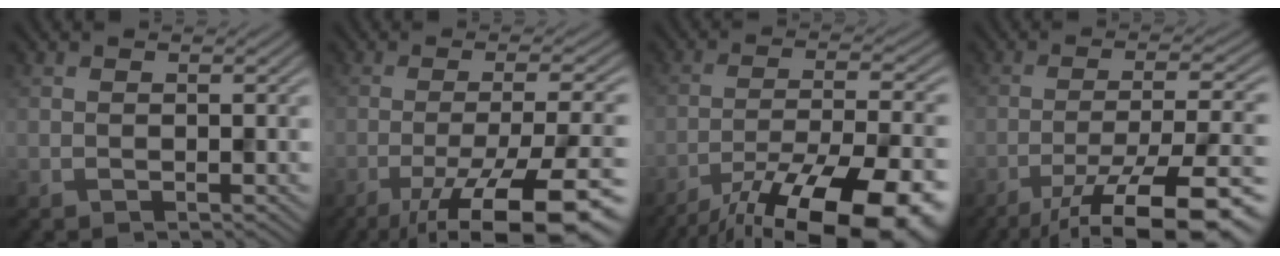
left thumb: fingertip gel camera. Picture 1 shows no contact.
{"total": 15.5, "force": [-8.5, 4.0, 12.4], "torque": [-0.180, -0.007, -0.124]}
{"total": 18.9, "force": [-13.5, 5.5, 12.1], "torque": [-0.154, -0.025, -0.198]}
{"total": 15.2, "force": [-9.5, 3.5, 11.3], "torque": [-0.171, -0.017, -0.137]}